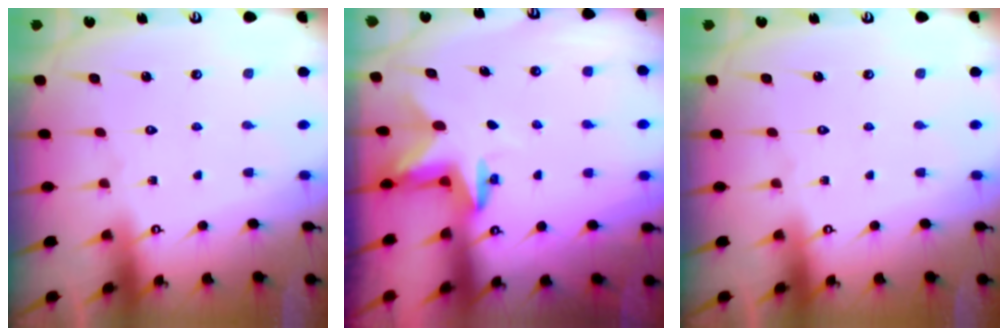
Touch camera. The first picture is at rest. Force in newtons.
{"total": 2.5, "press": 2.5, "slide": 0.4}
{"total": 0.0}